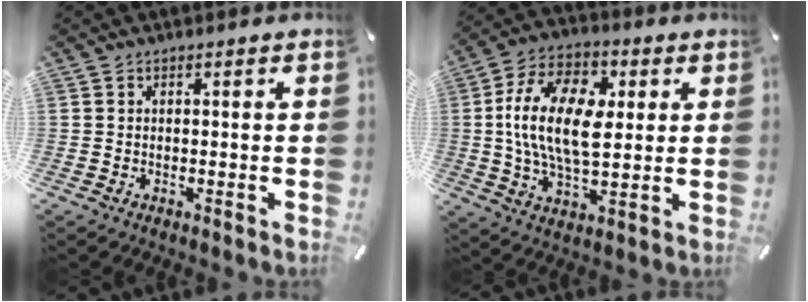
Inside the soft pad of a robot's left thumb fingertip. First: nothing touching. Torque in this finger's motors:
{"motor_torque": [0.60, 0.85, 2.05, -0.72, 0.47]}